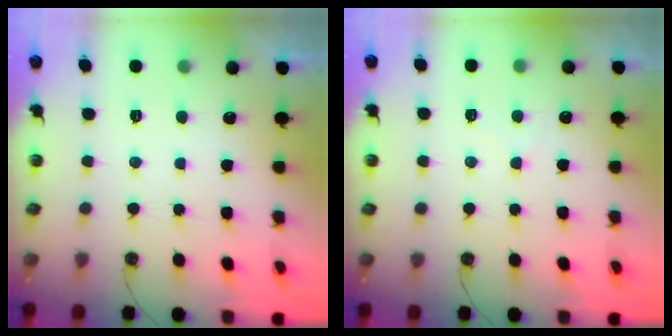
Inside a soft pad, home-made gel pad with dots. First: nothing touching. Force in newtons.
{"total": 3.9, "press": 3.9, "slide": 0.5}